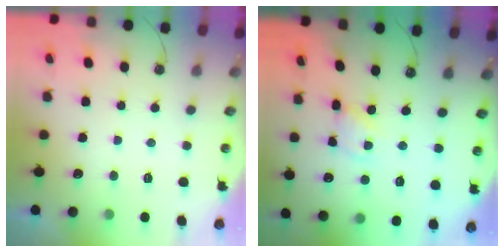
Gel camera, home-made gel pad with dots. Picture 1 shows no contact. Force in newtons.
{"total": 2.8, "press": 2.8, "slide": 0.1}